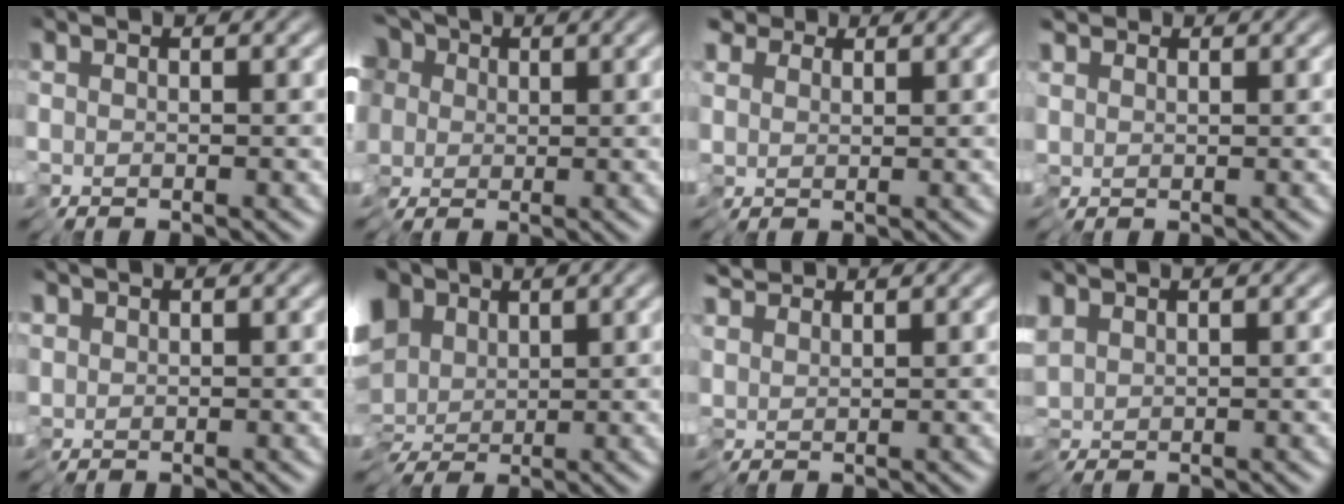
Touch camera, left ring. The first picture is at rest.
{"total": 13.1, "force": [6.2, 9.0, 7.2], "torque": [-0.151, 0.043, 0.069]}
{"total": 4.5, "force": [2.3, 3.5, 1.7], "torque": [-0.039, 0.023, 0.031]}
{"total": 1.6, "force": [0.9, 1.2, 0.0], "torque": [-0.002, 0.011, 0.026]}
{"total": 1.1, "force": [0.5, 1.0, -0.2], "torque": [0.009, 0.007, 0.015]}
{"total": 10.7, "force": [2.9, 7.8, 6.8], "torque": [-0.142, 0.027, 0.018]}
{"total": 2.0, "force": [1.8, 0.8, 0.2], "torque": [-0.015, 0.011, 0.037]}
{"total": 1.5, "force": [1.1, 0.9, 0.3], "torque": [-0.019, 0.007, 0.023]}